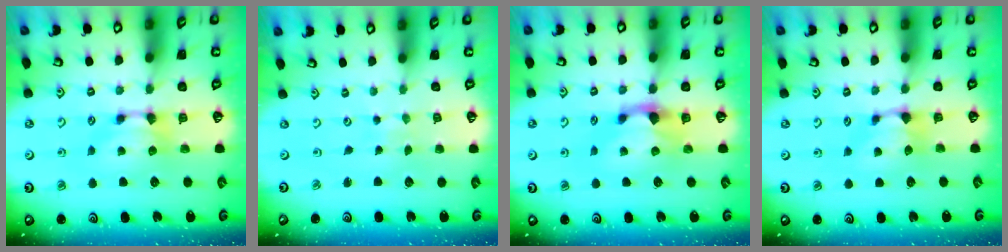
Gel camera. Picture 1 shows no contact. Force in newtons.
{"total": 6.1, "press": 6.1, "slide": 0.3}
{"total": 2.0, "press": 1.8, "slide": 1.0}
{"total": 0.9, "press": 0.2, "slide": 0.9}